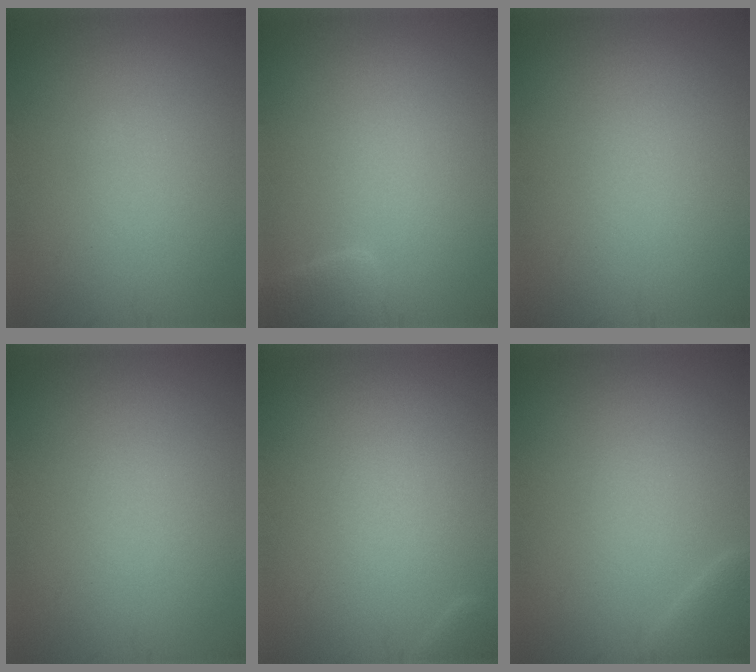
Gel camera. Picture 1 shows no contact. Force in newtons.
{"total": 1.7, "press": 1.7, "slide": 0.2}
{"total": 0.0}
{"total": 0.0}
{"total": 0.7, "press": 0.7, "slide": 0.1}
{"total": 1.7, "press": 1.7, "slide": 0.1}